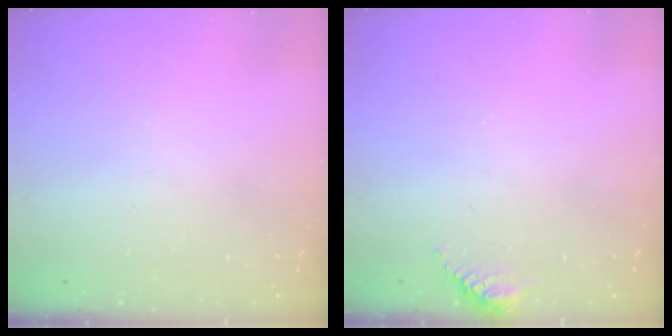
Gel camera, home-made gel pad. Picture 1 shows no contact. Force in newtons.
{"total": 6.3, "press": 6.3, "slide": 0.9}